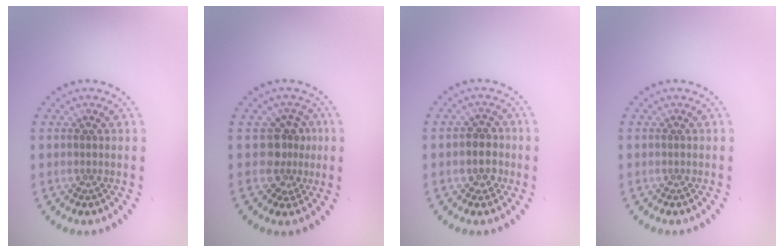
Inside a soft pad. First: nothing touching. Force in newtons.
{"total": 2.7, "press": 2.1, "slide": 1.6}
{"total": 2.5, "press": 2.3, "slide": 1.0}
{"total": 0.0}